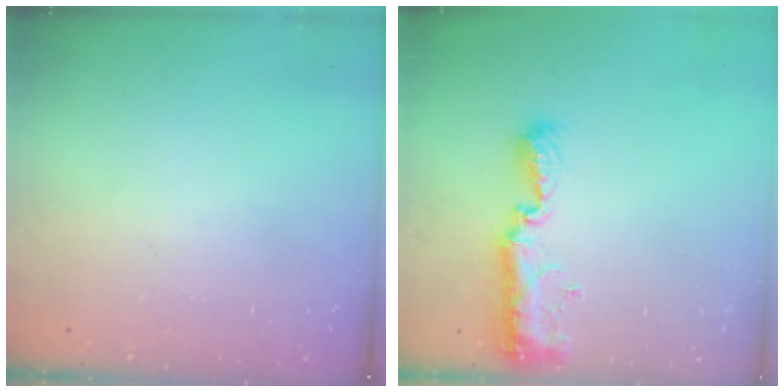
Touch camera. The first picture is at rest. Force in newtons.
{"total": 12.8, "press": 11.4, "slide": 5.9}